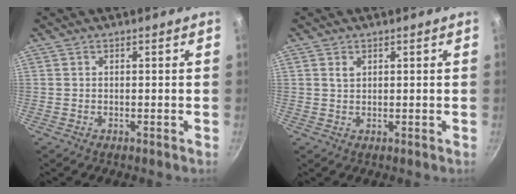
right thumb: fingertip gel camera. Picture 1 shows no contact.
{"total": 1.5, "force": [0.7, 1.0, 0.9], "torque": [-0.014, 0.000, 0.013]}